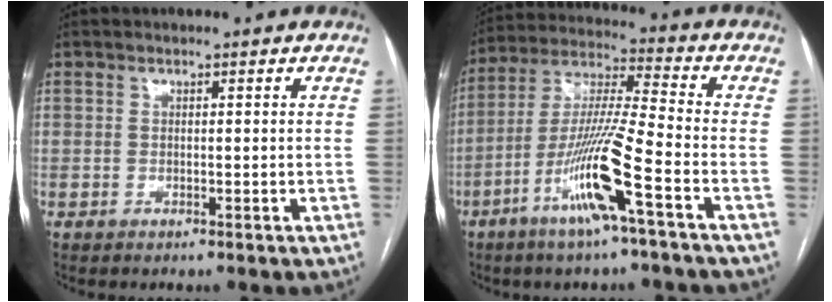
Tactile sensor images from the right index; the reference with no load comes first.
{"total": 13.7, "force": [-6.3, -0.6, 12.1], "torque": [-0.244, -0.008, -0.123]}